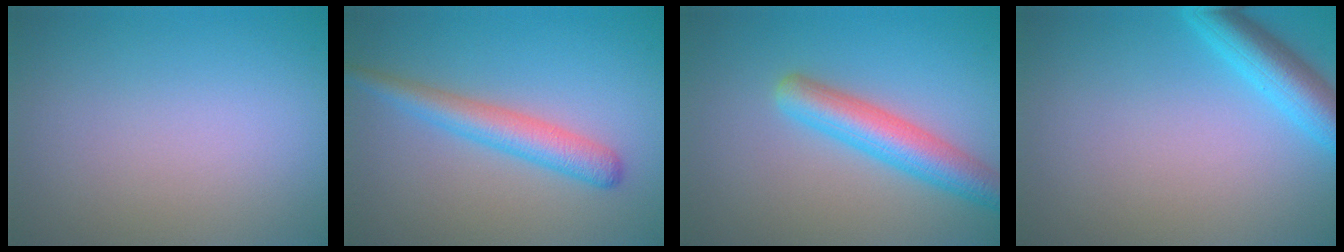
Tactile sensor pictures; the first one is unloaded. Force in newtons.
{"total": 3.7, "press": 3.7, "slide": 0.1}
{"total": 4.9, "press": 4.9, "slide": 0.2}
{"total": 4.2, "press": 4.2, "slide": 0.2}